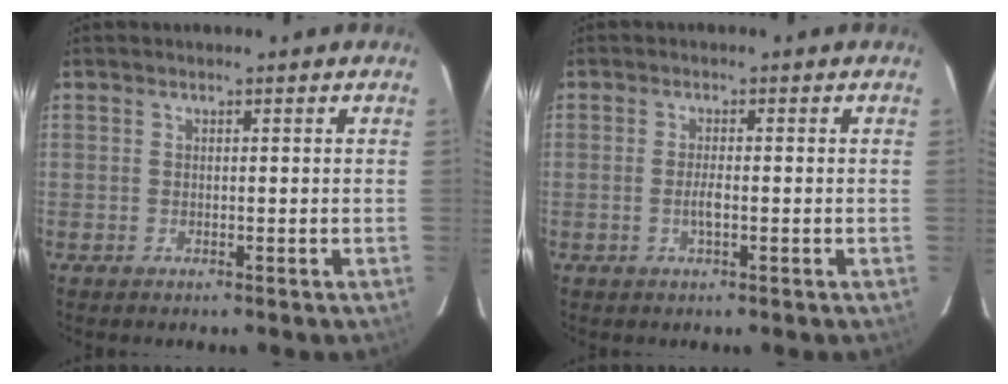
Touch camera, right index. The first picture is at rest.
{"total": 2.2, "force": [-0.7, 0.4, 2.0], "torque": [-0.041, -0.001, -0.012]}